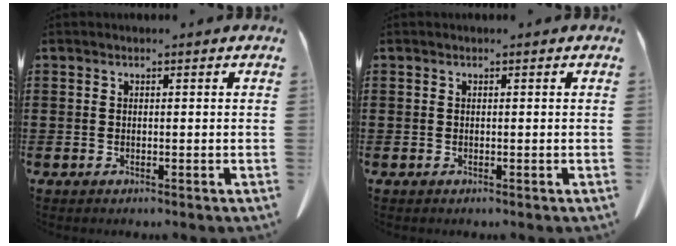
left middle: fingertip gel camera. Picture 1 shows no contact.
{"total": 0.0}